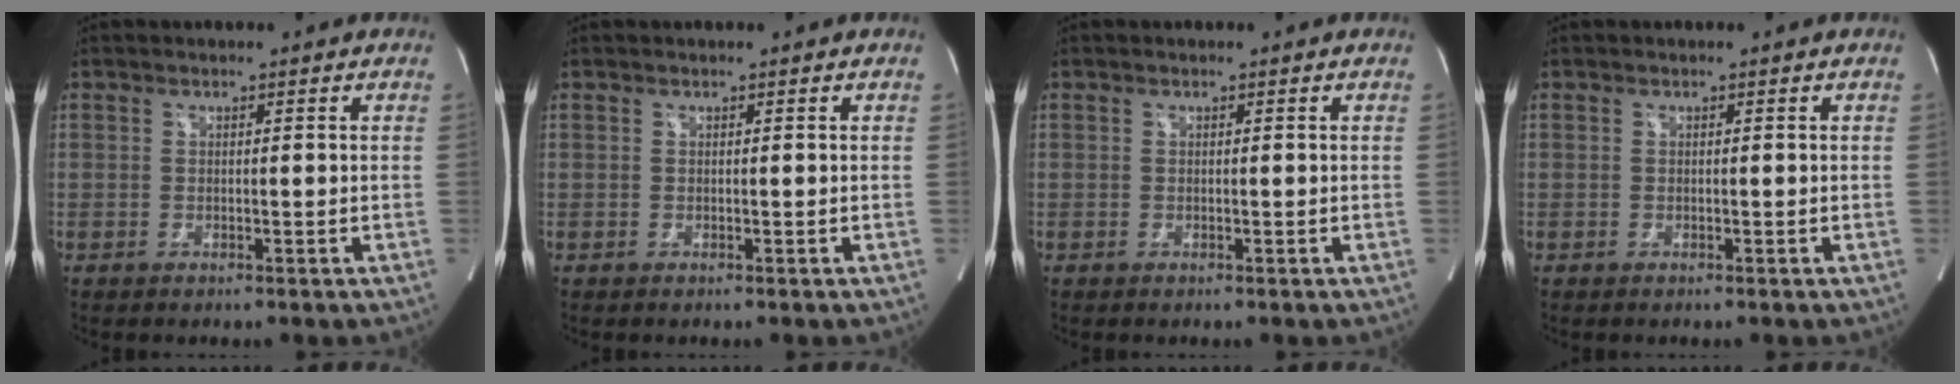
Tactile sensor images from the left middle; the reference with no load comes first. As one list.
[{"total": 0.0}, {"total": 0.0}, {"total": 0.0}]